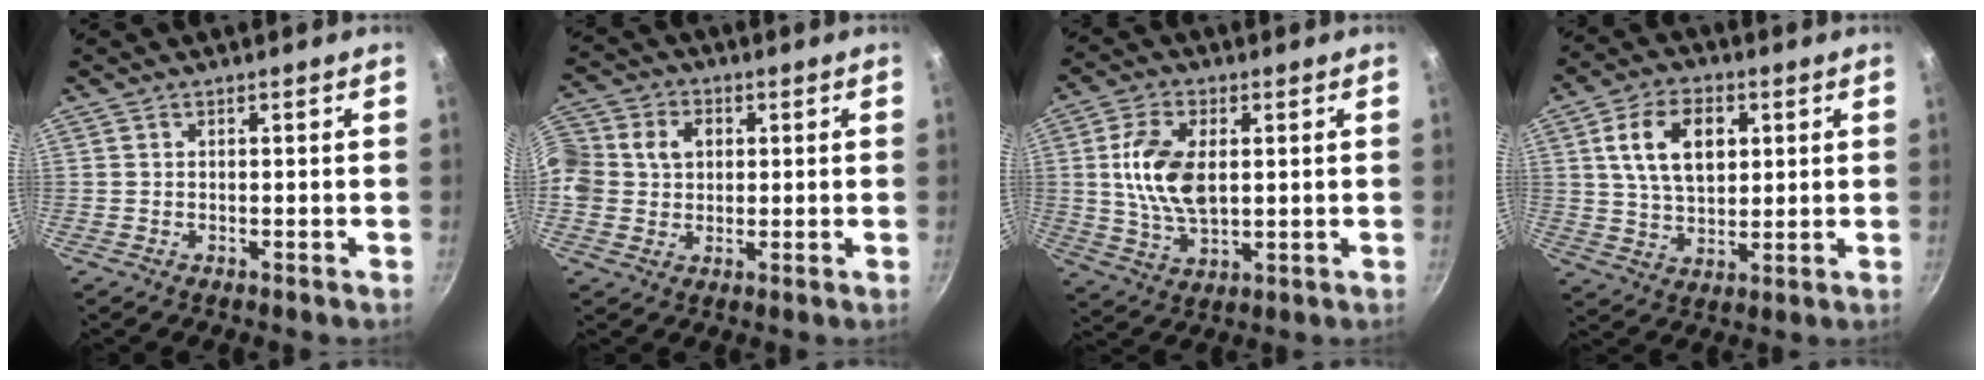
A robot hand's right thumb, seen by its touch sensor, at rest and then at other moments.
{"total": 13.8, "force": [1.7, 12.0, 6.6], "torque": [-0.159, 0.038, 0.021]}
{"total": 11.7, "force": [1.7, 6.7, 9.4], "torque": [-0.171, -0.004, 0.034]}
{"total": 12.3, "force": [3.3, 7.9, 8.8], "torque": [-0.134, -0.002, 0.058]}